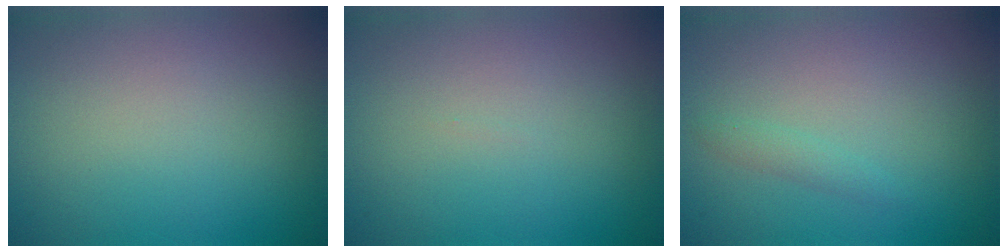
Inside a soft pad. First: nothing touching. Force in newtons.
{"total": 0.0}
{"total": 1.0, "press": 1.0, "slide": 0.0}